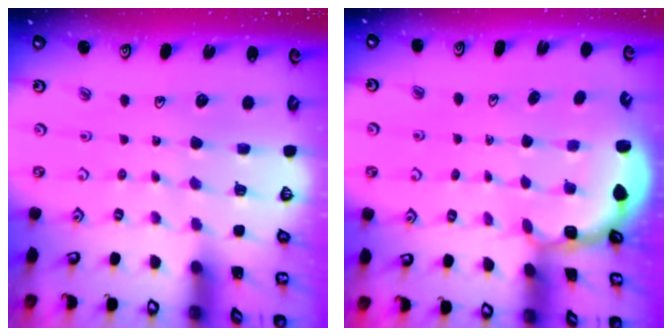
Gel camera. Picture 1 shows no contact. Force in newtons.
{"total": 2.5, "press": 2.2, "slide": 1.1}